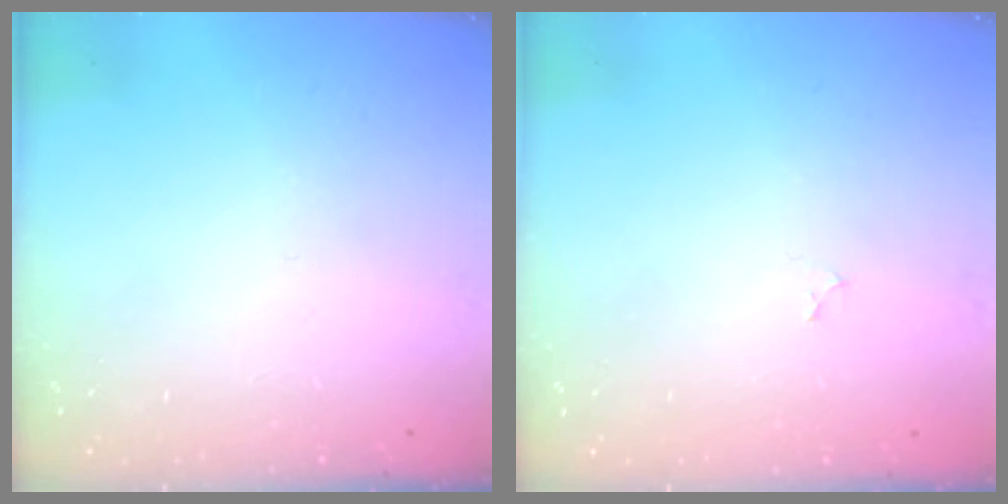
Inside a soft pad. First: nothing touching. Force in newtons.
{"total": 2.3, "press": 2.3, "slide": 0.2}